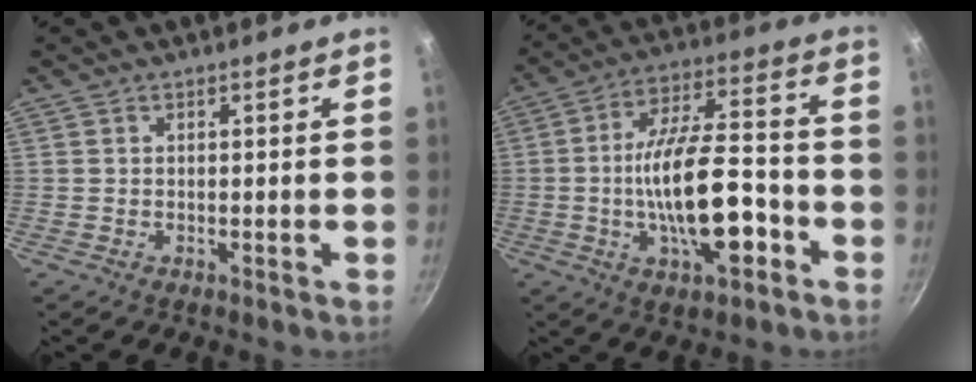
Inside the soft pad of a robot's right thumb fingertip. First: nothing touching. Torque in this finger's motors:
{"motor_torque": [2.90, 2.11, 2.13, -0.64, 0.81]}